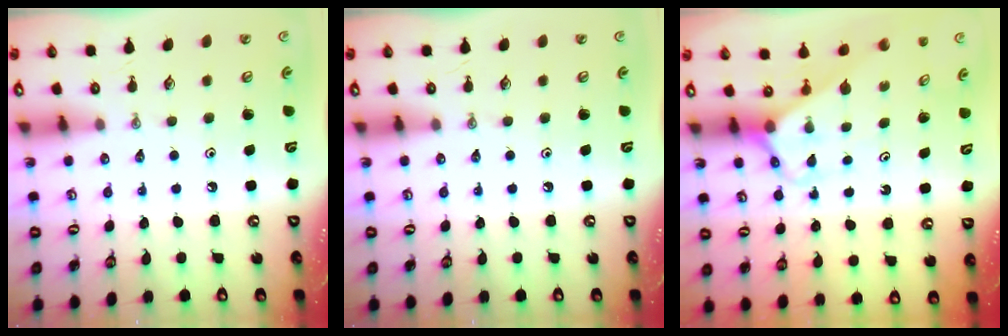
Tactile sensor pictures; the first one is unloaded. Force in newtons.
{"total": 0.0}
{"total": 2.9, "press": 2.9, "slide": 0.2}